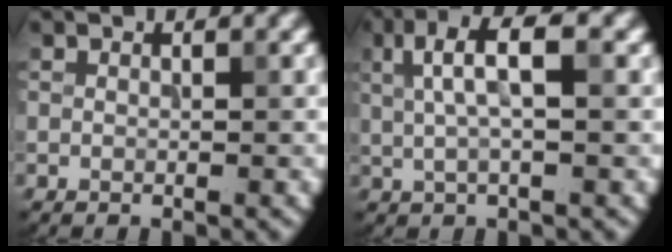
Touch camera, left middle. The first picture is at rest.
{"total": 4.8, "force": [1.3, 1.4, 4.4], "torque": [-0.083, 0.009, 0.021]}